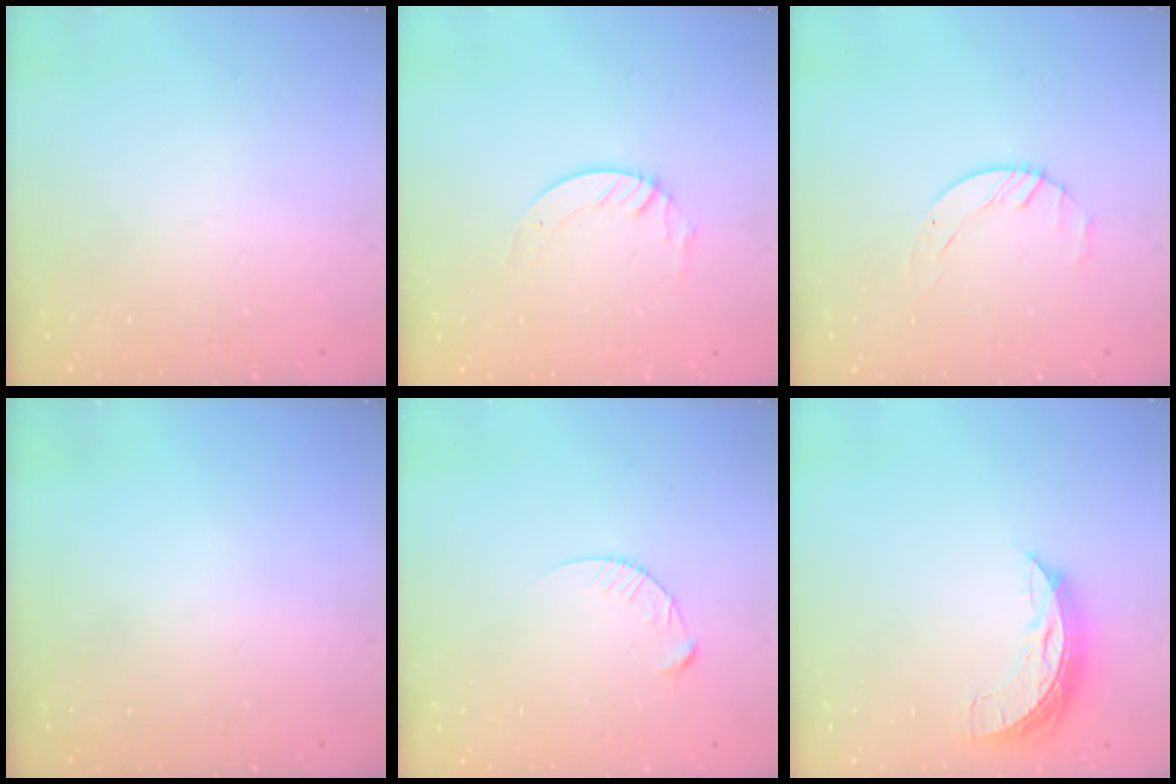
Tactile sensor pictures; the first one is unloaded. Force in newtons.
{"total": 4.5, "press": 4.4, "slide": 0.4}
{"total": 1.8, "press": 1.7, "slide": 0.3}
{"total": 0.0}
{"total": 4.3, "press": 4.3, "slide": 0.4}
{"total": 7.0, "press": 7.0, "slide": 0.7}